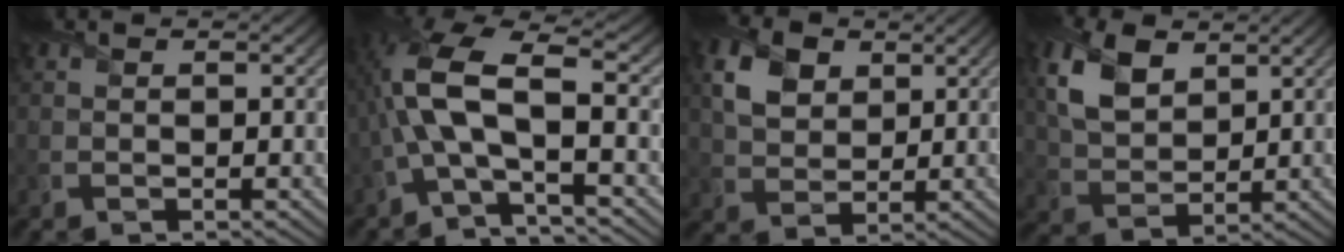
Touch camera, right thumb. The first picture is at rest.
{"total": 10.3, "force": [-1.6, 3.6, 9.5], "torque": [-0.218, 0.012, -0.045]}
{"total": 6.3, "force": [2.6, 4.5, 3.6], "torque": [-0.094, 0.002, 0.048]}
{"total": 8.0, "force": [3.6, 5.0, 5.1], "torque": [-0.137, 0.003, 0.072]}